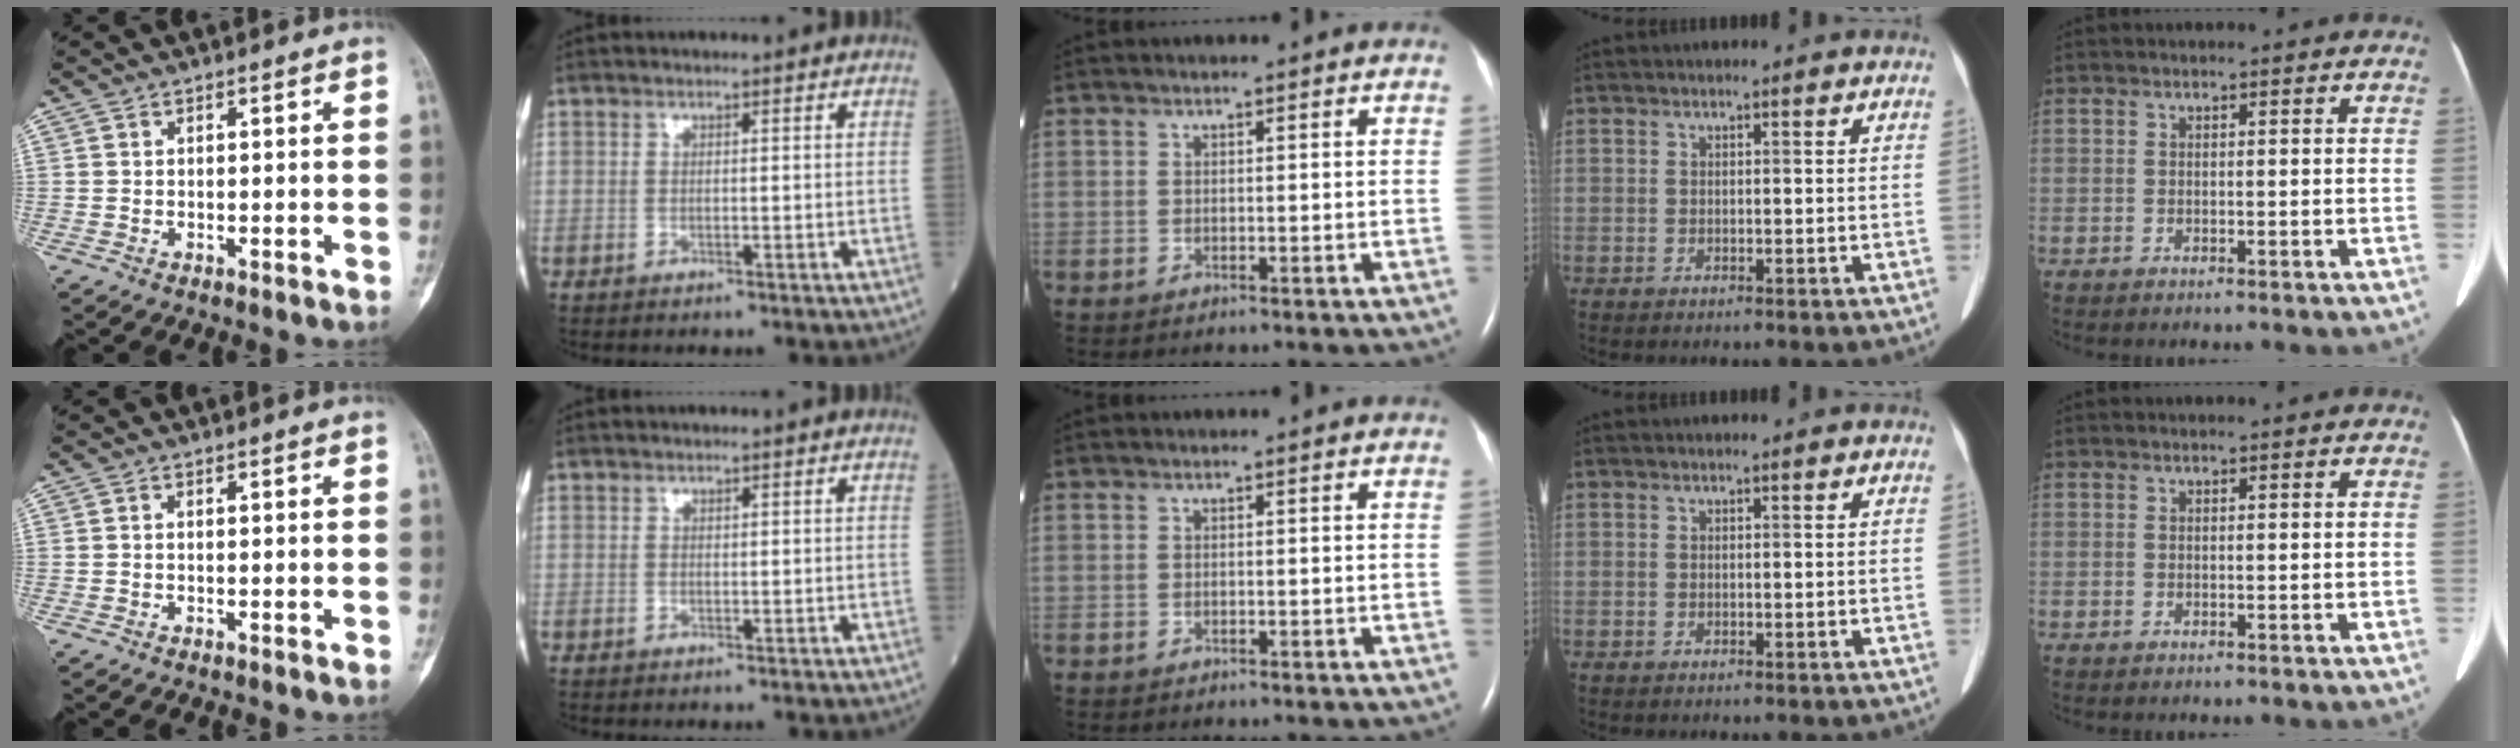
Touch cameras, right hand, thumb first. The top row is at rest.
{}